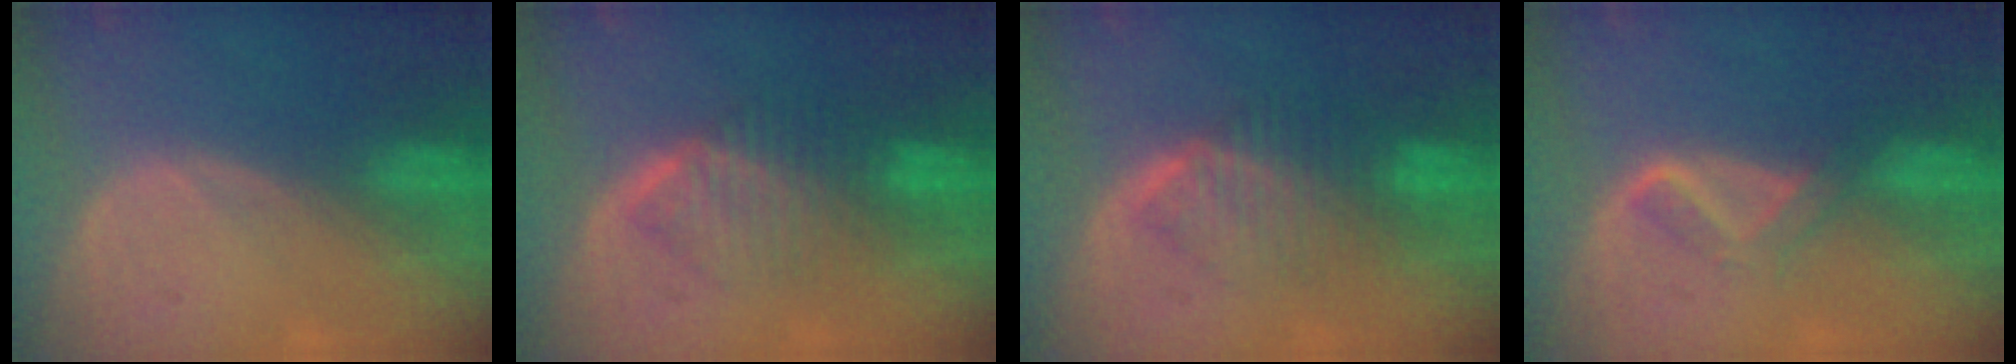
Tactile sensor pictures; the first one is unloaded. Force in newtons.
{"total": 6.4, "press": 6.4, "slide": 0.9}
{"total": 6.7, "press": 6.7, "slide": 0.3}
{"total": 3.5, "press": 3.4, "slide": 0.6}